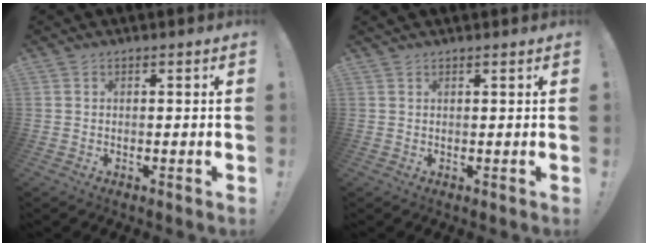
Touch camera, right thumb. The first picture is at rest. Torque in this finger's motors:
{"motor_torque": [-0.25, 0.33, 0.94, 1.01, 0.05]}